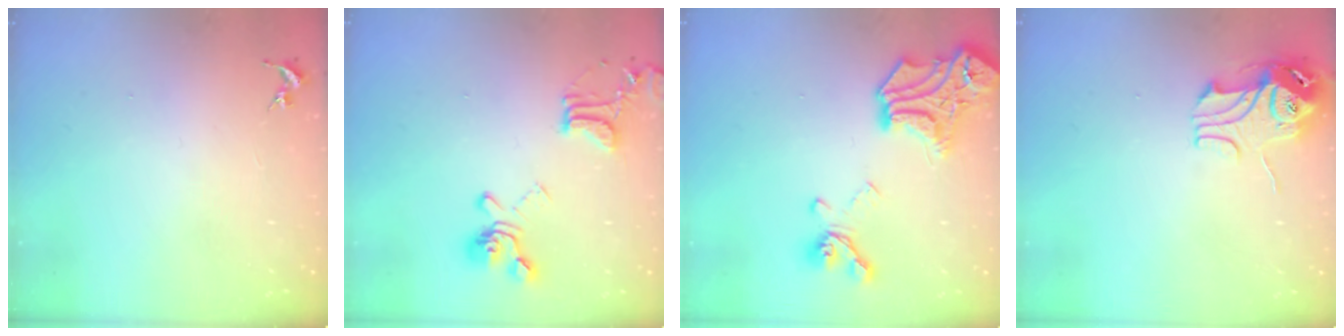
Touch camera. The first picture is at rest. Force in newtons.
{"total": 17.3, "press": 17.2, "slide": 1.8}
{"total": 19.9, "press": 19.9, "slide": 0.9}
{"total": 10.9, "press": 10.9, "slide": 1.1}